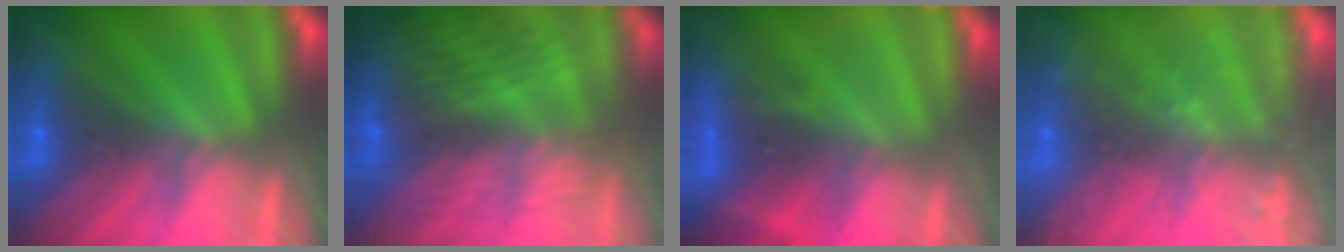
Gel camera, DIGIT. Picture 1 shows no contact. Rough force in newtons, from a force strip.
{"total": 7.0}
{"total": 5.1}
{"total": 7.3}